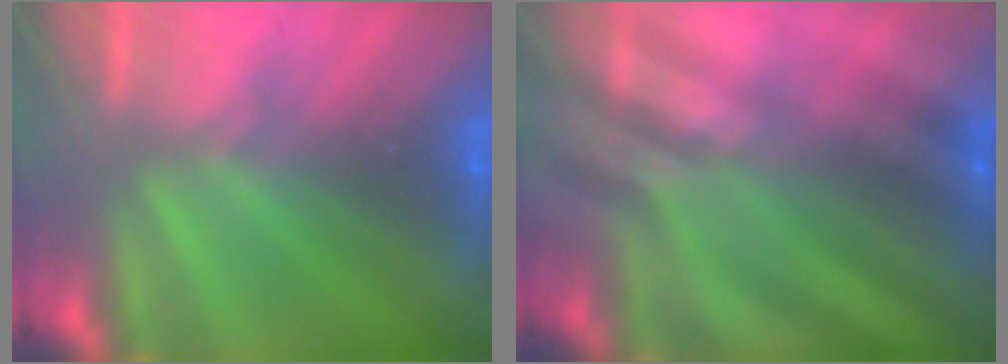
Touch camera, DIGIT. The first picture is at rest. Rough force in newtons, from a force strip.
{"total": 2.6}